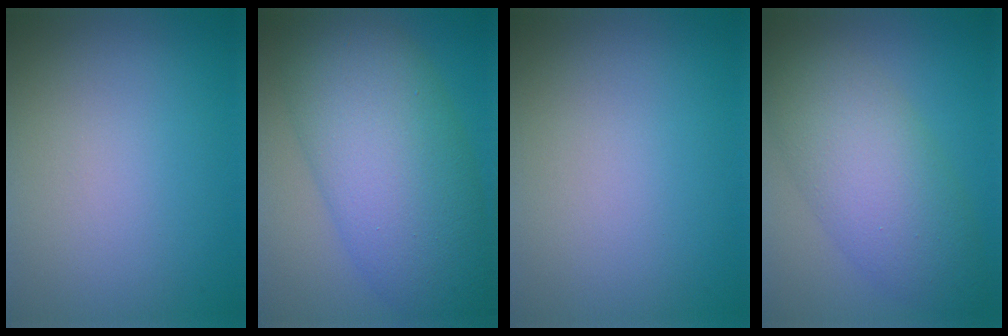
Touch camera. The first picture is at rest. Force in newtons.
{"total": 11.4, "press": 11.4, "slide": 0.5}
{"total": 0.0}
{"total": 7.5, "press": 7.5, "slide": 0.1}